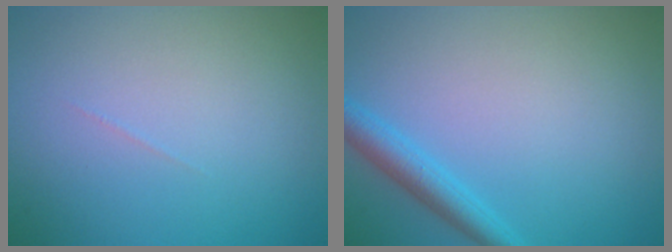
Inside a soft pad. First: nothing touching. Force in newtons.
{"total": 2.7, "press": 2.7, "slide": 0.2}